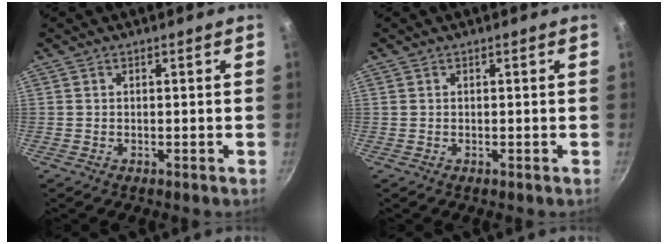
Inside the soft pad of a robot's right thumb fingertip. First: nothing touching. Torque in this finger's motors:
{"motor_torque": [-0.05, -0.26, -0.12, 0.56, -0.07]}